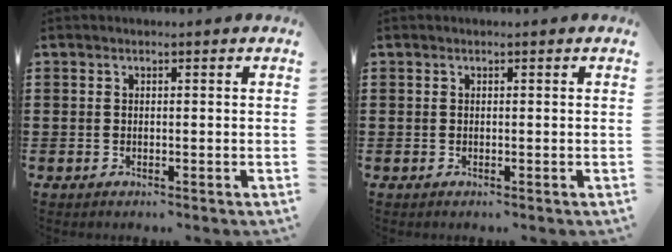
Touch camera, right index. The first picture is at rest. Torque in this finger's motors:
{"motor_torque": [-0.03, 0.59, -0.83, -0.21]}